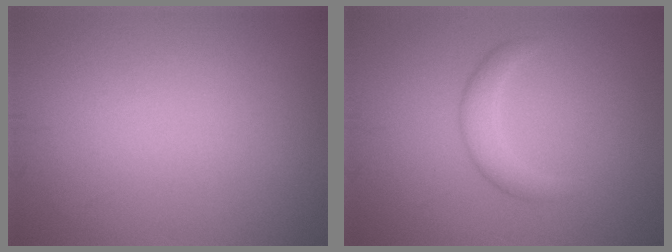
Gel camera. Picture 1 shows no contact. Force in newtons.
{"total": 2.2, "press": 2.2, "slide": 0.2}